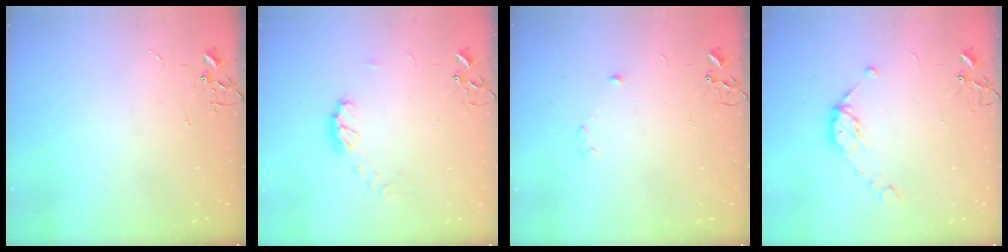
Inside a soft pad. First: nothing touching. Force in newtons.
{"total": 7.3, "press": 7.3, "slide": 0.6}
{"total": 3.6, "press": 3.2, "slide": 1.7}
{"total": 8.7, "press": 8.7, "slide": 0.7}